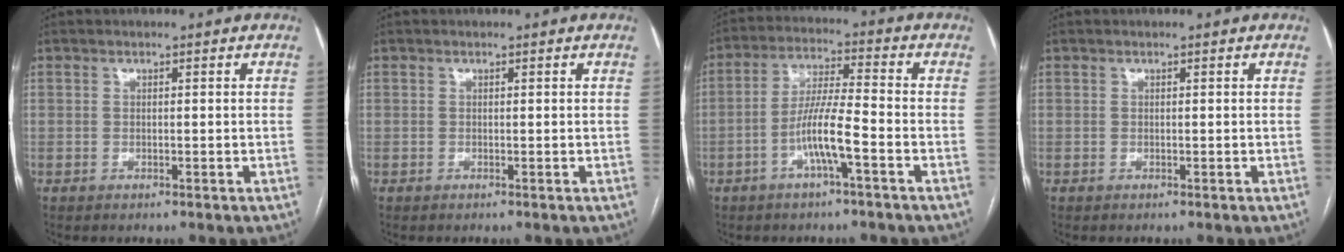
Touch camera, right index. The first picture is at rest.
{"total": 0.0}
{"total": 7.8, "force": [-3.2, 0.3, 7.1], "torque": [-0.141, 0.010, -0.061]}
{"total": 0.0}